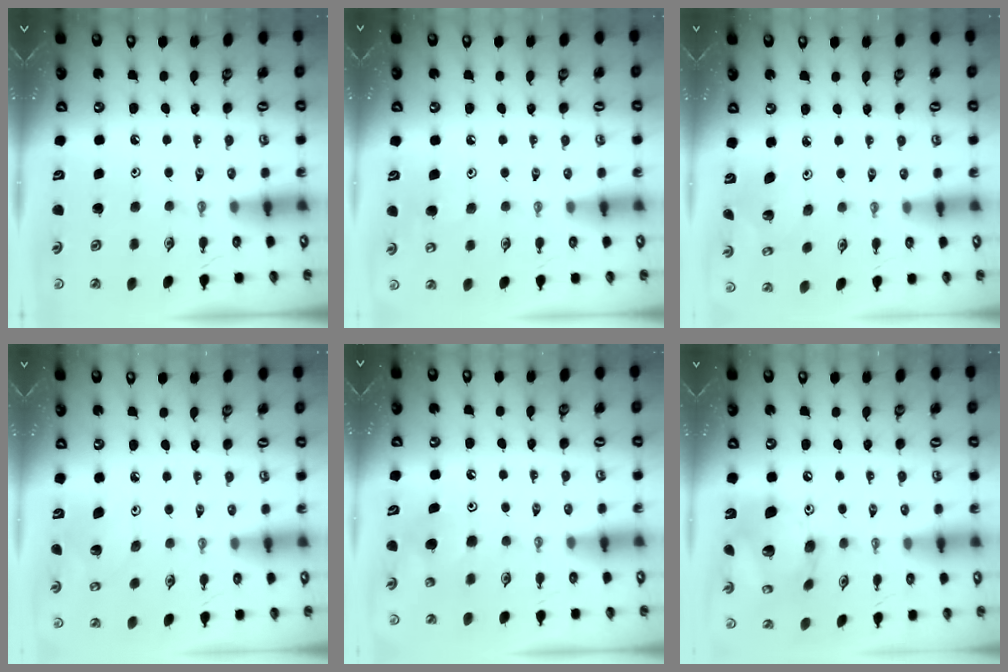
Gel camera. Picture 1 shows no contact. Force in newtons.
{"total": 6.9, "press": 6.8, "slide": 0.6}
{"total": 3.6, "press": 3.6, "slide": 0.4}
{"total": 4.5, "press": 4.5, "slide": 0.4}
{"total": 5.9, "press": 5.9, "slide": 0.6}
{"total": 16.1, "press": 16.0, "slide": 1.9}